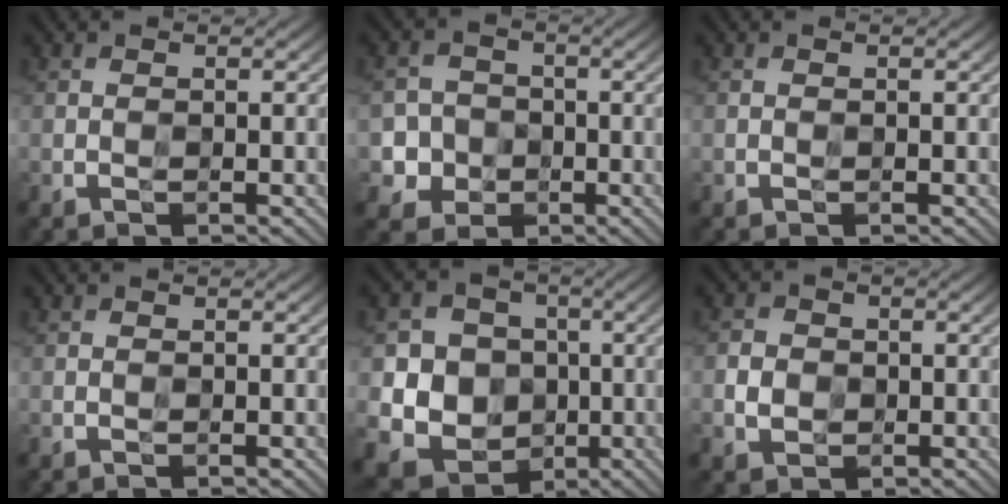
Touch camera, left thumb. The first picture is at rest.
{"total": 5.2, "force": [-1.5, 4.9, 1.1], "torque": [-0.030, 0.003, -0.052]}
{"total": 0.0}
{"total": 0.0}
{"total": 11.6, "force": [-1.4, 10.6, 4.6], "torque": [-0.123, -0.025, -0.042]}
{"total": 2.6, "force": [-0.5, 2.3, 1.2], "torque": [-0.032, -0.002, -0.012]}